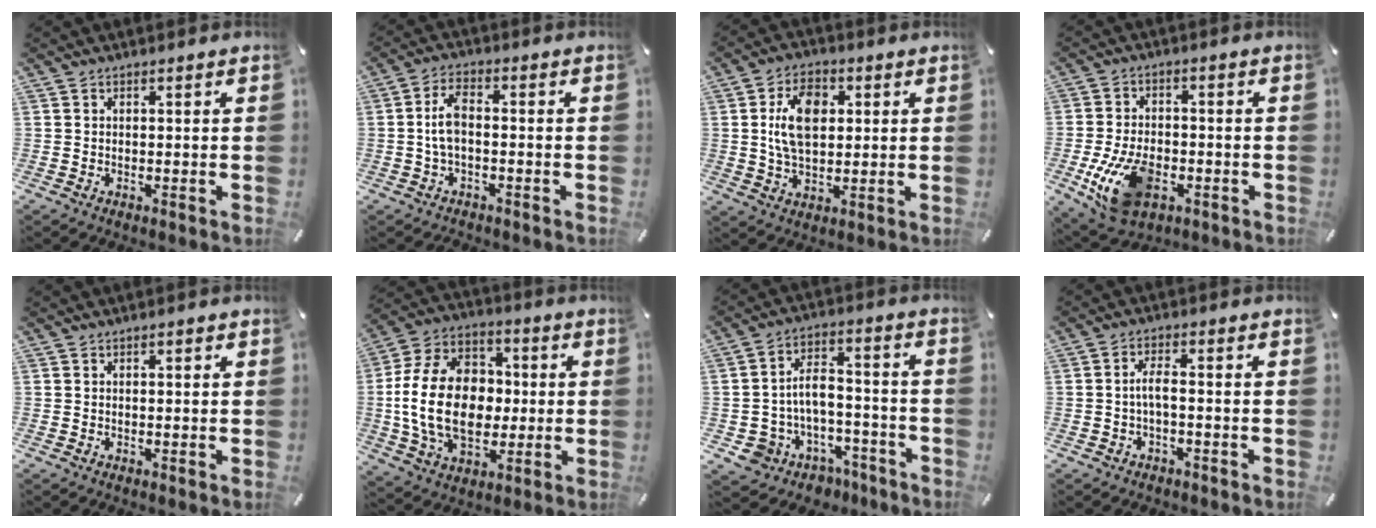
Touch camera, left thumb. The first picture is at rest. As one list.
[{"total": 5.9, "force": [-0.8, 2.8, 5.1], "torque": [-0.116, 0.006, -0.020]}, {"total": 10.9, "force": [2.2, 7.1, 8.0], "torque": [-0.154, 0.005, 0.033]}, {"total": 13.7, "force": [-4.5, 8.5, 9.7], "torque": [-0.188, 0.001, -0.078]}, {"total": 0.5, "force": [0.1, 0.2, 0.5], "torque": [-0.008, 0.003, 0.000]}, {"total": 20.1, "force": [-1.3, 14.9, 13.5], "torque": [-0.285, 0.013, -0.024]}, {"total": 8.6, "force": [-1.7, 7.7, 3.3], "torque": [-0.078, 0.007, -0.023]}, {"total": 3.9, "force": [-1.0, 1.6, 3.4], "torque": [-0.069, 0.008, -0.021]}]